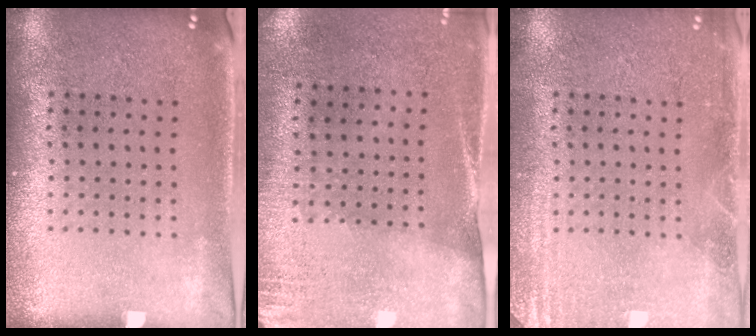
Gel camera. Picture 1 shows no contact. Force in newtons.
{"total": 2.7, "press": 2.3, "slide": 1.3}
{"total": 2.6, "press": 2.5, "slide": 0.4}